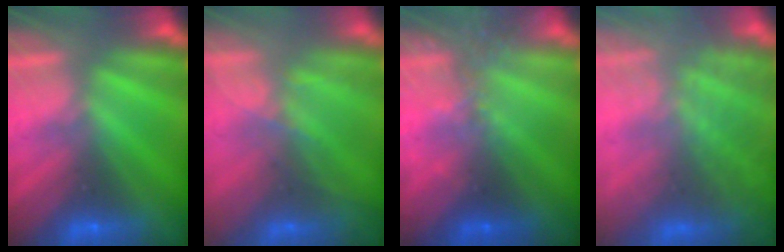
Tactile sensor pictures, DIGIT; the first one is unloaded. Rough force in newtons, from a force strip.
{"total": 7.6}
{"total": 2.4}
{"total": 6.9}